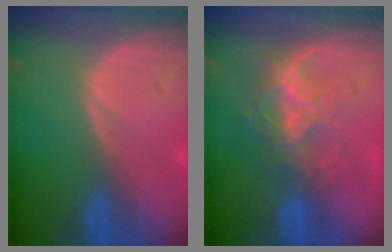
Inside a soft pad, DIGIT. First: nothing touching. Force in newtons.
{"total": 6.7, "press": 6.0, "slide": 3.0}